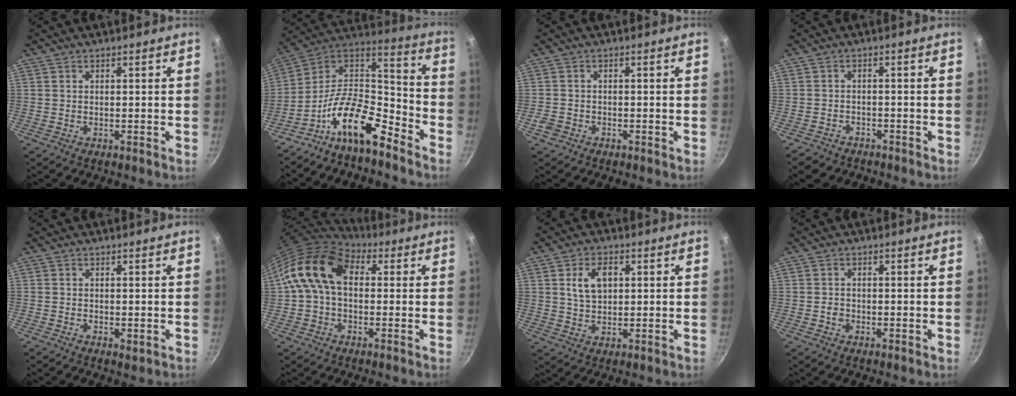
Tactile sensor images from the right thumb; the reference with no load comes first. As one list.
[{"total": 16.1, "force": [-10.4, 6.5, 10.5], "torque": [-0.172, 0.100, -0.204]}, {"total": 2.1, "force": [-1.2, 1.6, 0.7], "torque": [-0.016, 0.010, -0.022]}, {"total": 4.1, "force": [-3.0, 2.6, 1.0], "torque": [-0.015, 0.034, -0.042]}, {"total": 0.9, "force": [-0.1, 0.7, 0.6], "torque": [-0.010, -0.004, -0.001]}, {"total": 12.8, "force": [2.0, 8.8, 9.1], "torque": [-0.140, 0.021, 0.016]}, {"total": 6.6, "force": [1.8, 4.2, 4.8], "torque": [-0.070, -0.002, 0.033]}, {"total": 1.3, "force": [-0.3, 1.1, 0.6], "torque": [-0.008, 0.004, -0.006]}]